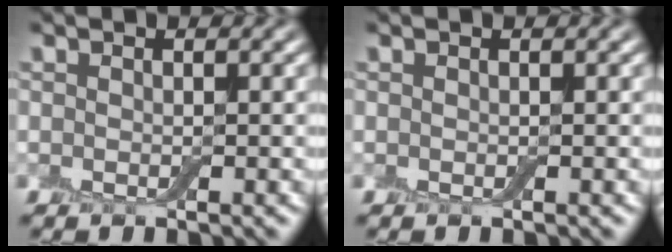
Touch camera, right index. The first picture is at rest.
{"total": 0.0}